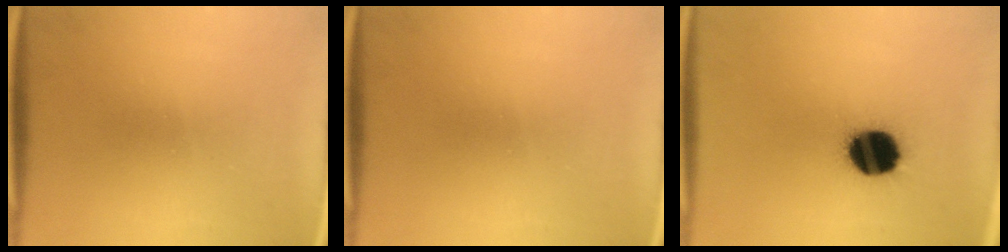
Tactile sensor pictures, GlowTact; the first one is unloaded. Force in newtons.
{"total": 0.0}
{"total": 14.5}